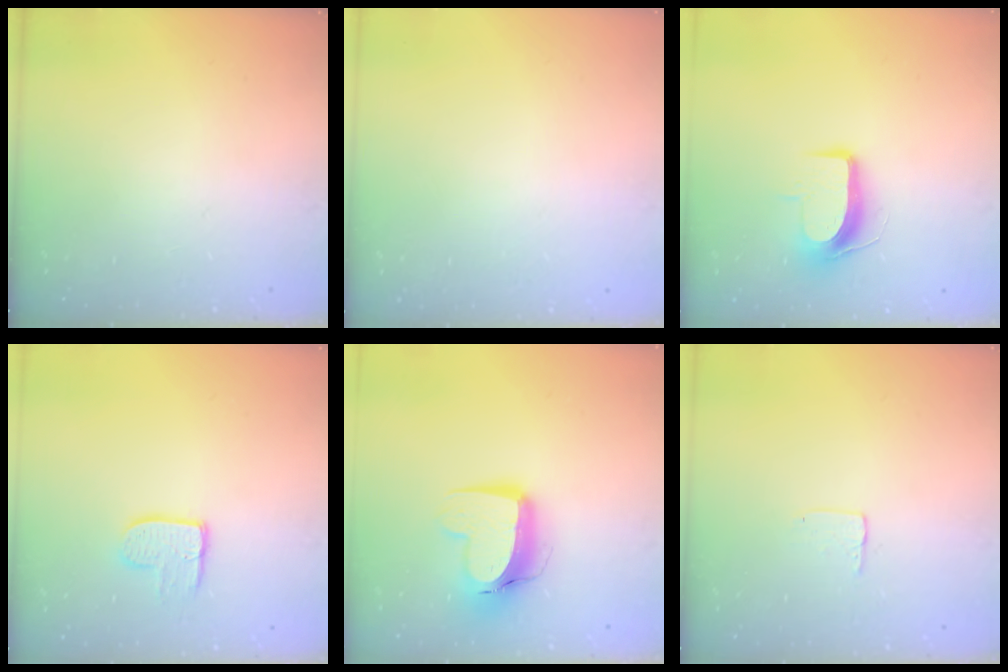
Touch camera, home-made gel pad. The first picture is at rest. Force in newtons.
{"total": 0.0}
{"total": 9.2, "press": 9.1, "slide": 0.9}
{"total": 8.8, "press": 8.8, "slide": 0.6}
{"total": 12.0, "press": 12.0, "slide": 1.2}
{"total": 3.9, "press": 3.9, "slide": 0.1}